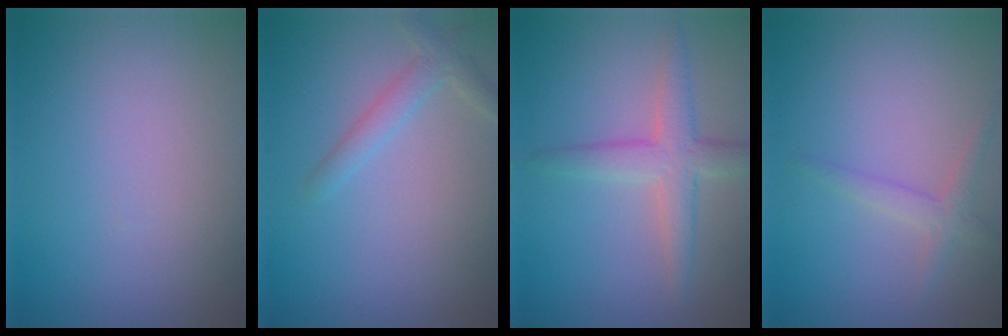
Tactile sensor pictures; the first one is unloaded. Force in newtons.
{"total": 2.0, "press": 2.0, "slide": 0.1}
{"total": 3.5, "press": 3.5, "slide": 0.0}
{"total": 1.7, "press": 1.6, "slide": 0.1}